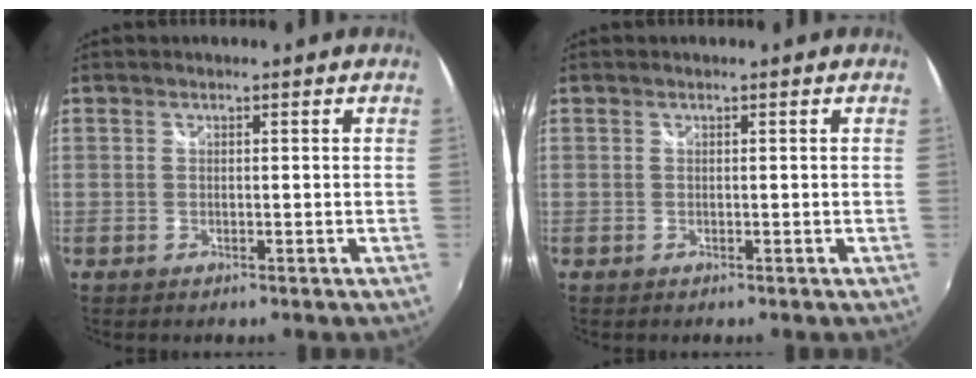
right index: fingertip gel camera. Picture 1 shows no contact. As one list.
[{"total": 0.0}]